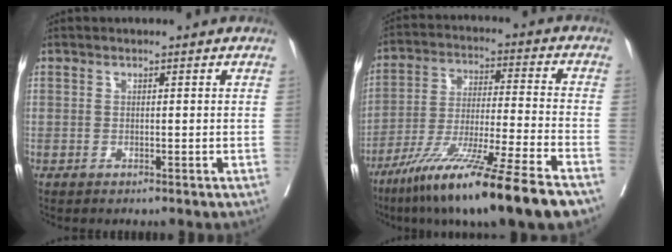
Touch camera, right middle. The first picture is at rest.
{"total": 19.2, "force": [-13.3, -0.9, 13.8], "torque": [-0.224, -0.055, -0.229]}